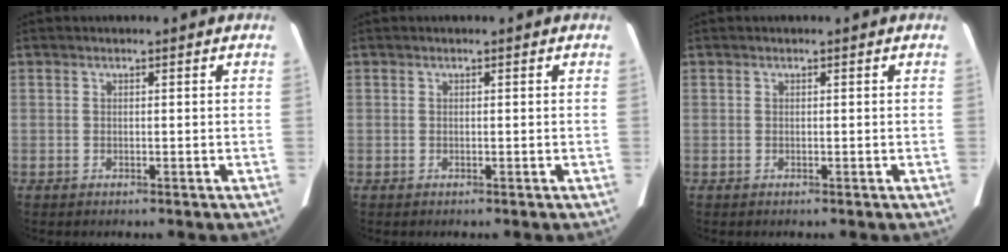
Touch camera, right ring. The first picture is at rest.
{"total": 0.0}
{"total": 0.0}